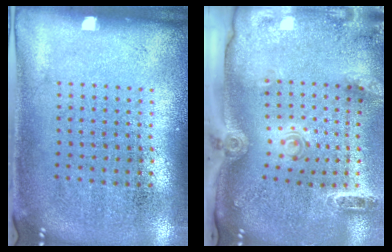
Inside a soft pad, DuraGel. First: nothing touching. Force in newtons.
{"total": 2.8, "press": 2.1, "slide": 1.9}